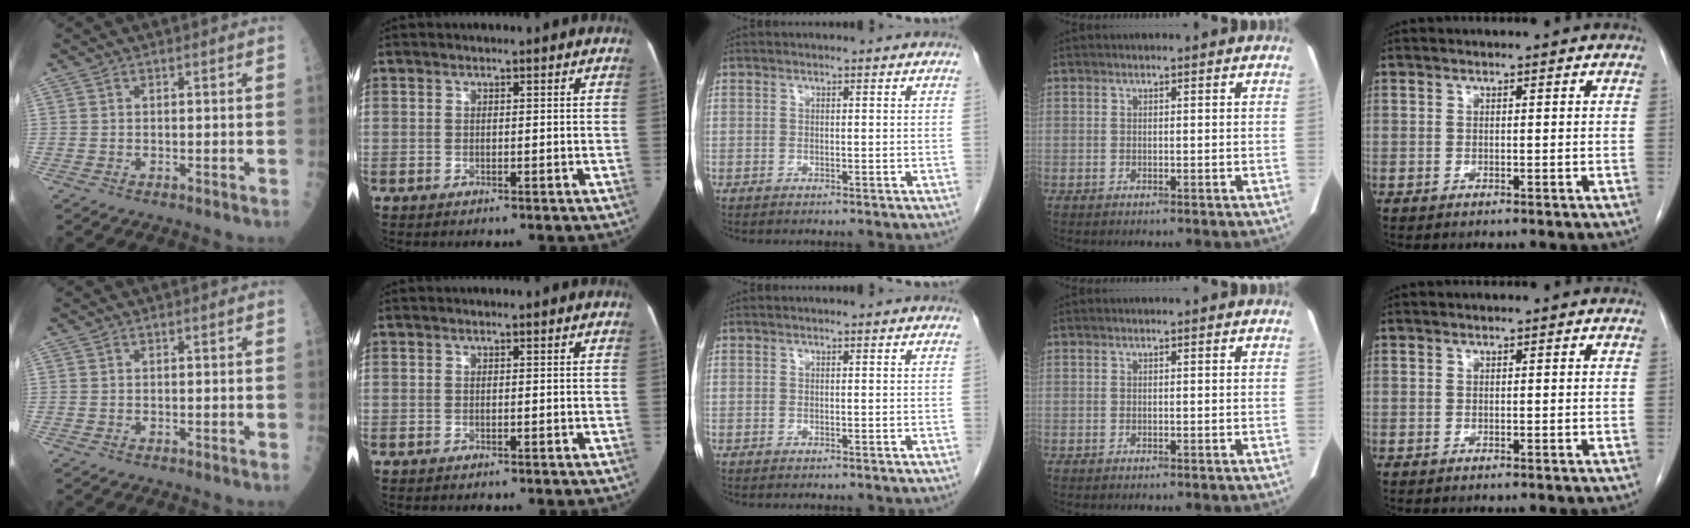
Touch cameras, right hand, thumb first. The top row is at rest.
{}